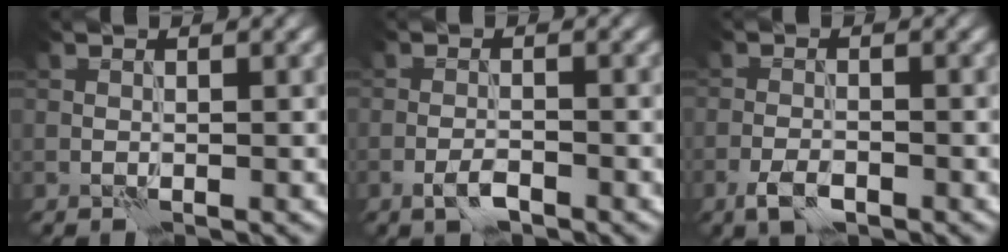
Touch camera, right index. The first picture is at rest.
{"total": 1.7, "force": [-1.2, 0.6, 1.2], "torque": [-0.026, 0.001, -0.026]}
{"total": 2.4, "force": [-1.5, 1.1, 1.5], "torque": [-0.033, -0.001, -0.034]}